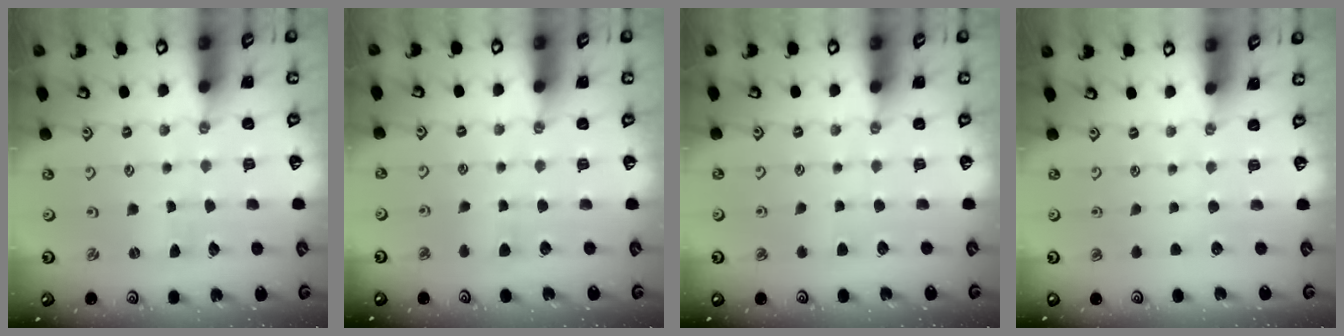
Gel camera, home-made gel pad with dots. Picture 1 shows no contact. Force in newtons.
{"total": 4.9, "press": 4.8, "slide": 1.1}
{"total": 2.7, "press": 2.7, "slide": 0.4}
{"total": 0.0}